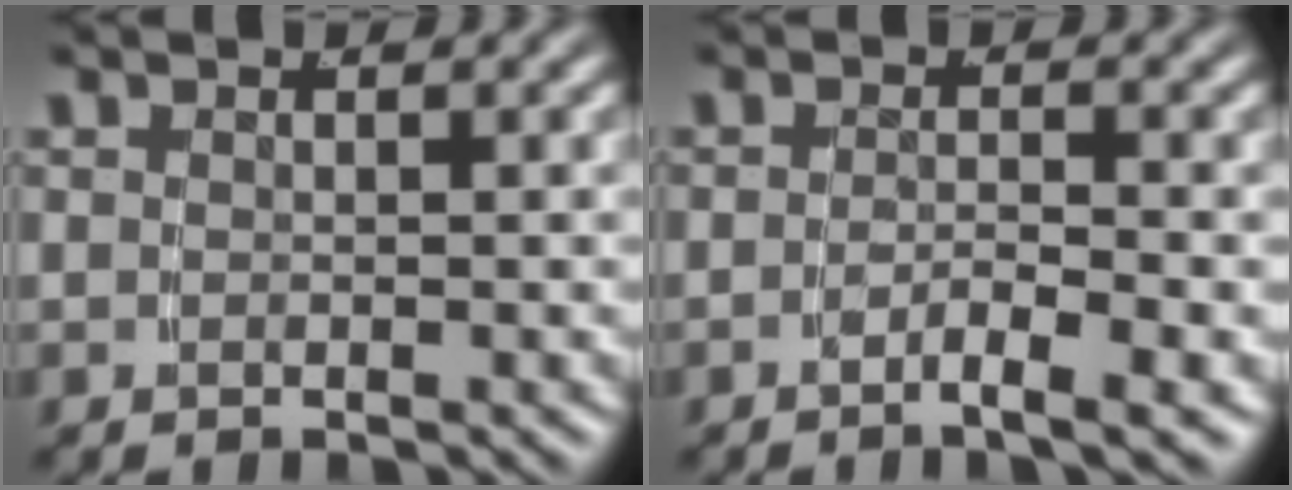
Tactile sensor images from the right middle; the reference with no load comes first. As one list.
[{"total": 2.4, "force": [-1.7, -0.2, 1.7], "torque": [-0.029, -0.005, -0.030]}]